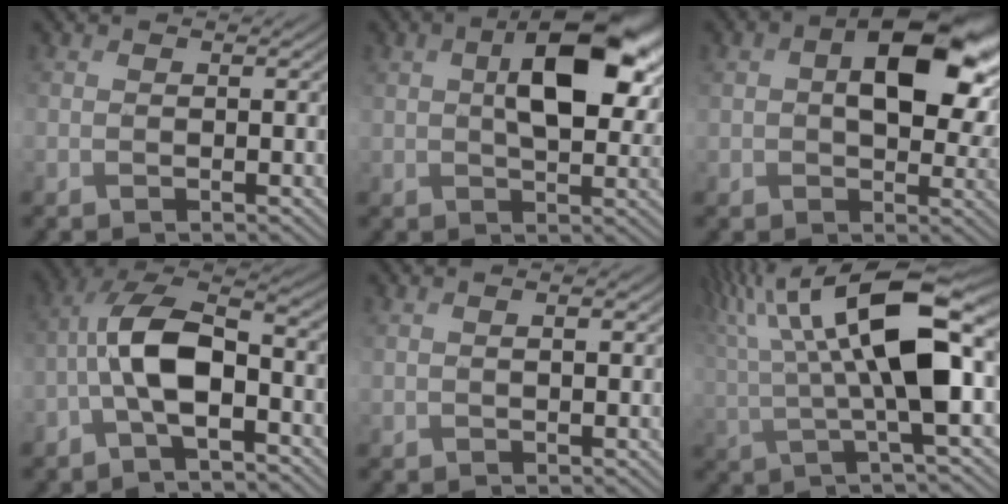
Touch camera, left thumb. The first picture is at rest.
{"total": 10.8, "force": [3.1, 5.3, 8.9], "torque": [-0.149, 0.005, 0.050]}
{"total": 11.7, "force": [3.1, 7.1, 8.8], "torque": [-0.150, -0.004, 0.053]}
{"total": 8.8, "force": [-2.4, 3.7, 7.6], "torque": [-0.151, 0.020, -0.056]}
{"total": 1.4, "force": [0.8, 0.4, 1.1], "torque": [-0.021, 0.000, 0.019]}
{"total": 14.7, "force": [4.1, 4.2, 13.5], "torque": [-0.257, 0.006, 0.073]}